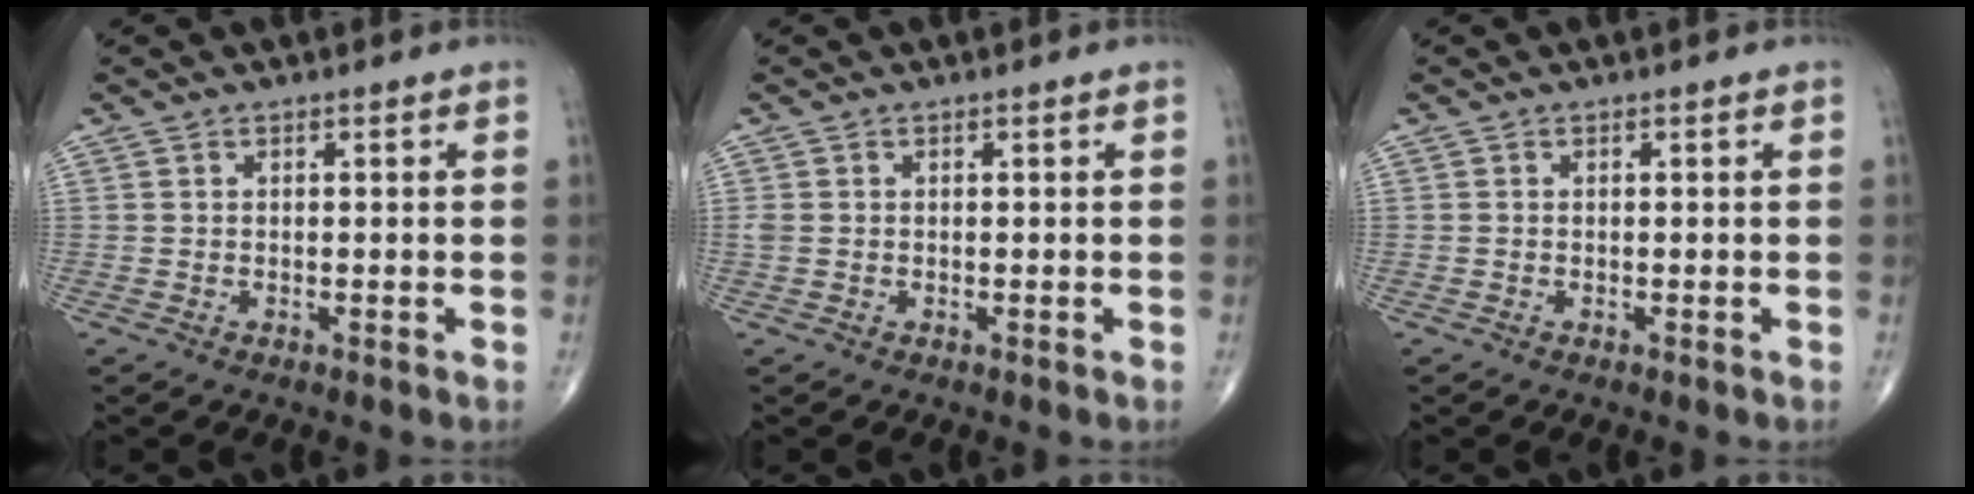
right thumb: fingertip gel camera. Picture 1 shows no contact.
{"total": 1.1, "force": [0.0, 0.8, 0.7], "torque": [-0.022, 0.002, 0.001]}
{"total": 0.0}